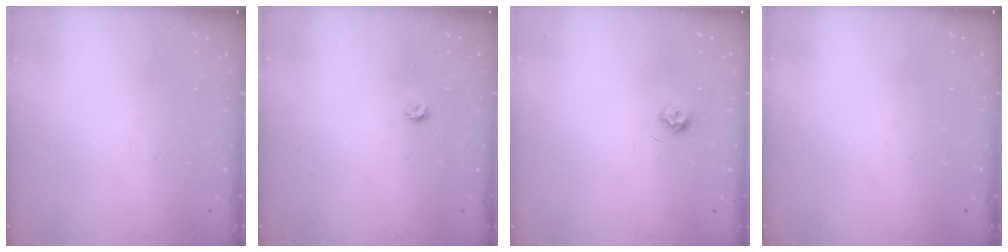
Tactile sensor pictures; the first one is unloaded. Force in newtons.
{"total": 3.2, "press": 3.2, "slide": 0.3}
{"total": 6.4, "press": 6.3, "slide": 0.6}
{"total": 0.0}